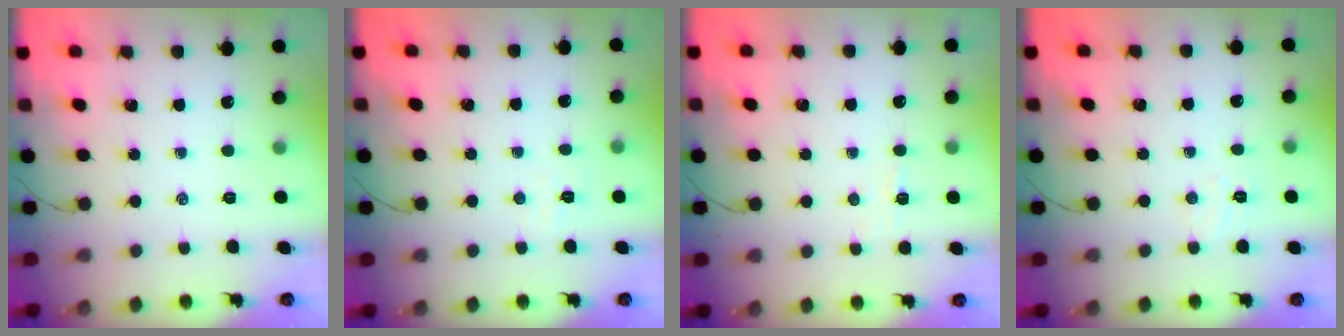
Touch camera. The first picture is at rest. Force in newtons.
{"total": 3.2, "press": 3.1, "slide": 0.7}
{"total": 2.8, "press": 2.7, "slide": 0.9}
{"total": 3.8, "press": 3.7, "slide": 0.9}